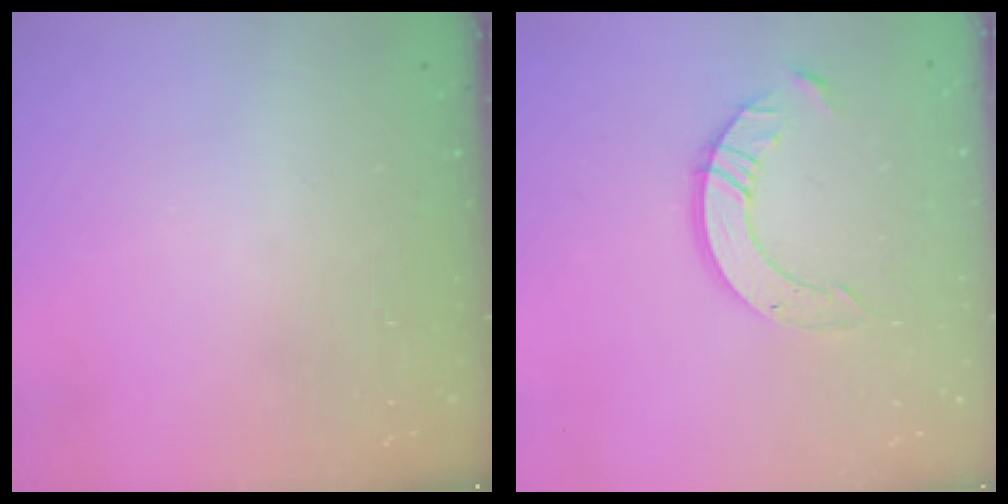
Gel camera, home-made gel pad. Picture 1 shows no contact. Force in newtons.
{"total": 9.6, "press": 9.5, "slide": 0.8}